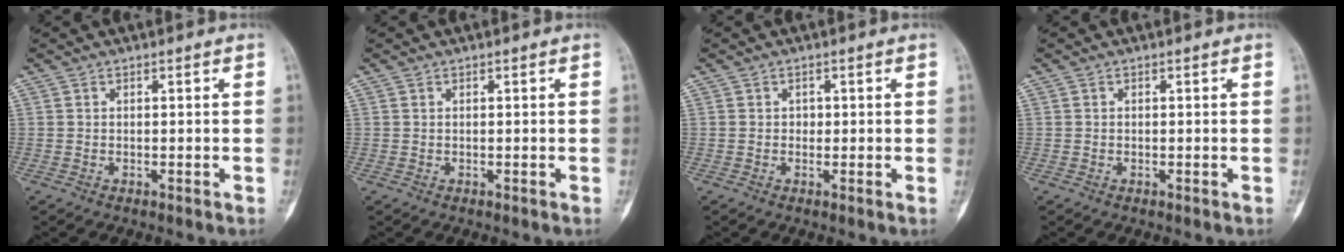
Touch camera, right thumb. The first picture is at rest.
{"total": 0.0}
{"total": 1.0, "force": [0.1, 0.8, 0.5], "torque": [-0.002, 0.003, -0.002]}
{"total": 0.0}